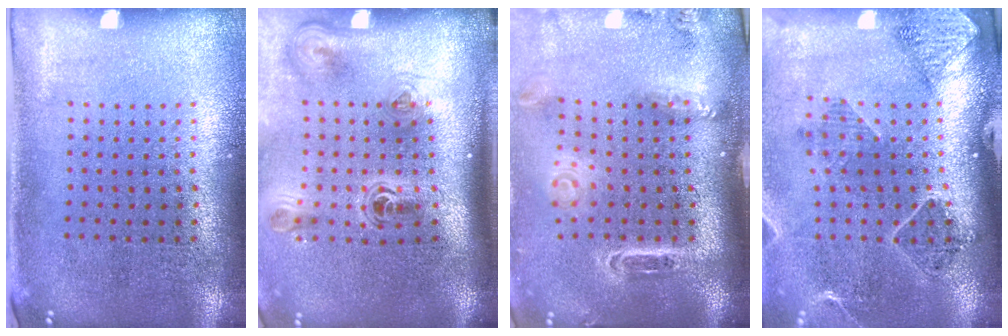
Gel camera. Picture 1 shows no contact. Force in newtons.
{"total": 2.3, "press": 1.5, "slide": 1.8}
{"total": 2.8, "press": 2.0, "slide": 1.9}
{"total": 1.5, "press": 1.5, "slide": 0.1}